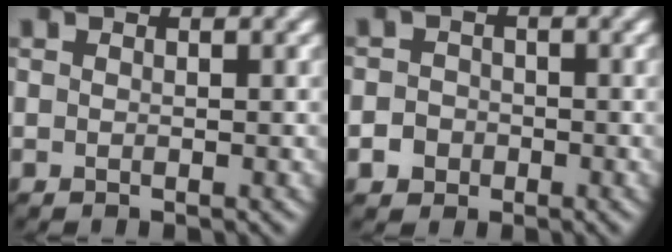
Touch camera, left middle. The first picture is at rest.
{"total": 2.0, "force": [-1.3, 1.6, 0.2], "torque": [0.017, 0.003, -0.025]}